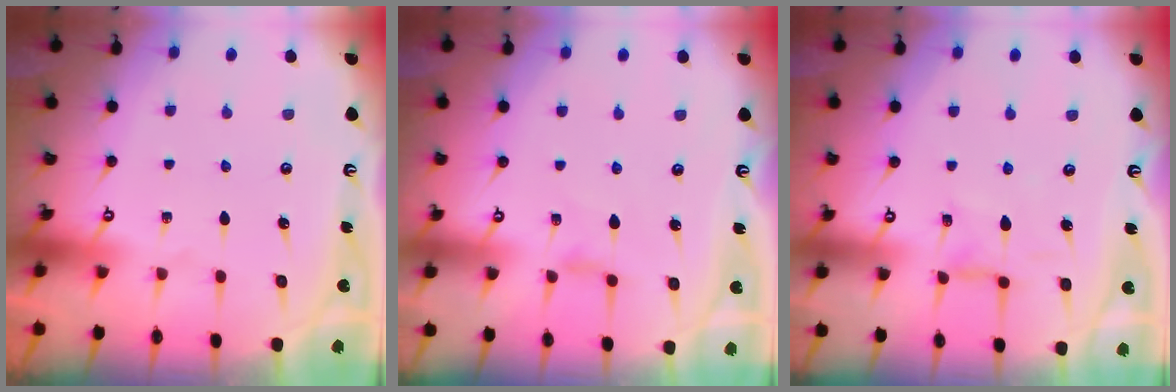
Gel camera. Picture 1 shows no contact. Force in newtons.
{"total": 1.4, "press": 1.3, "slide": 0.5}
{"total": 1.6, "press": 1.6, "slide": 0.3}